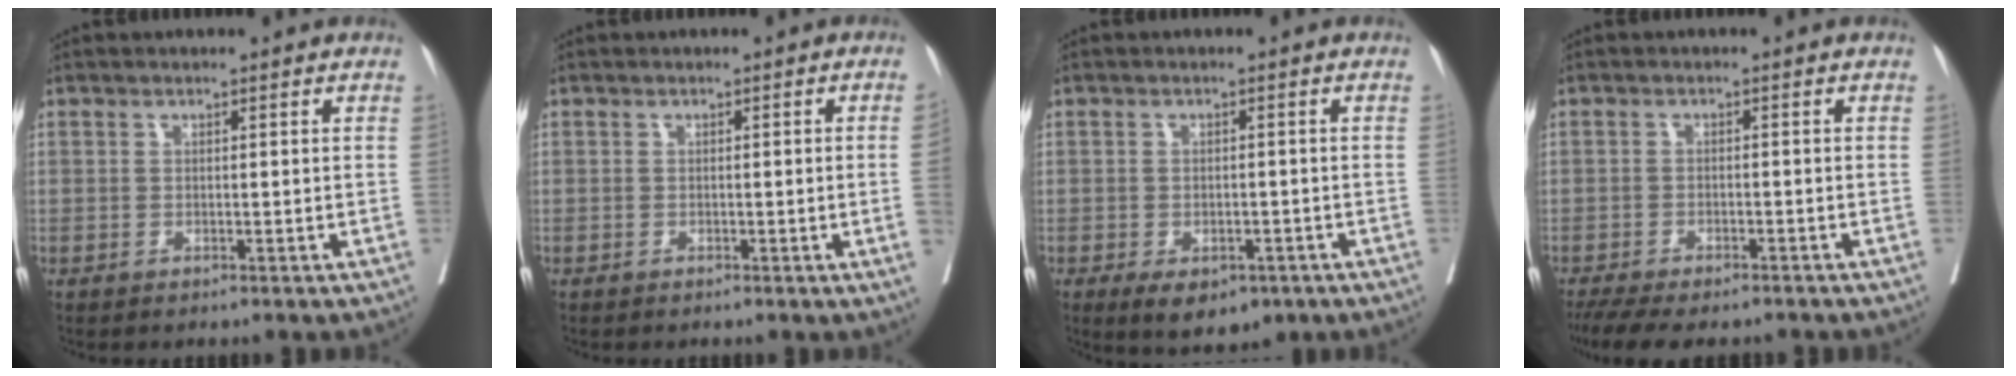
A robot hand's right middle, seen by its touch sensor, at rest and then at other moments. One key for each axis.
{"total": 1.9, "fx": -0.2, "fy": -0.7, "fz": 1.8, "tx": -0.023, "ty": -0.004, "tz": 0.000}
{"total": 7.2, "fx": -4.4, "fy": 3.8, "fz": 4.2, "tx": -0.054, "ty": -0.003, "tz": -0.059}
{"total": 10.2, "fx": -8.4, "fy": 3.2, "fz": 4.8, "tx": -0.080, "ty": -0.004, "tz": -0.123}